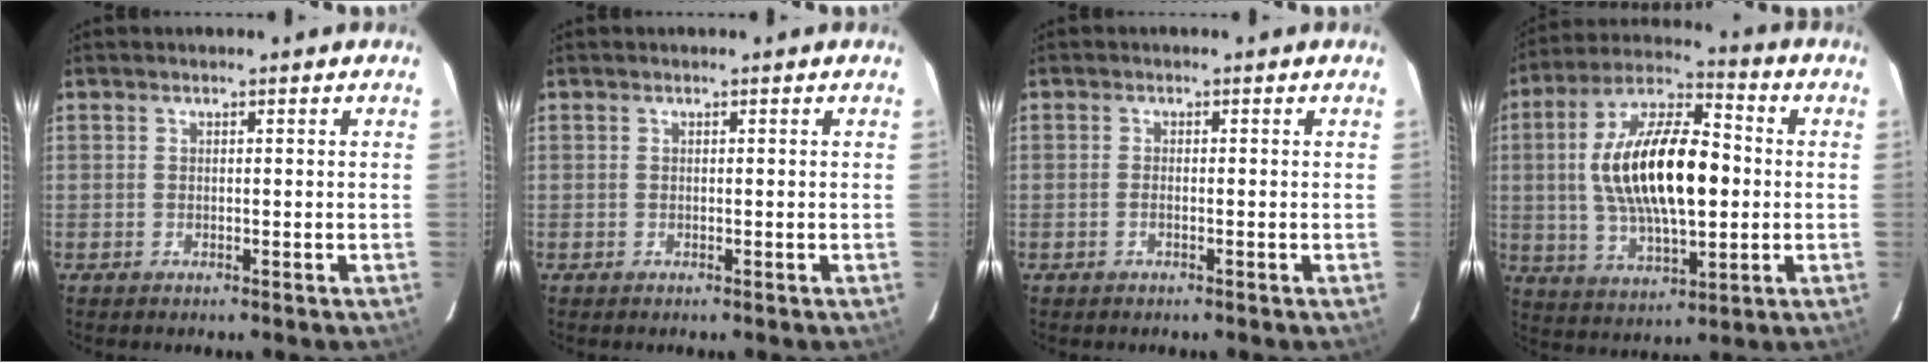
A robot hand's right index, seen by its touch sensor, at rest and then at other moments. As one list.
[{"total": 0.0}, {"total": 0.9, "force": [-0.4, 0.4, 0.7], "torque": [-0.017, 0.001, -0.009]}, {"total": 20.0, "force": [0.5, 8.5, 18.1], "torque": [-0.339, 0.015, 0.011]}]